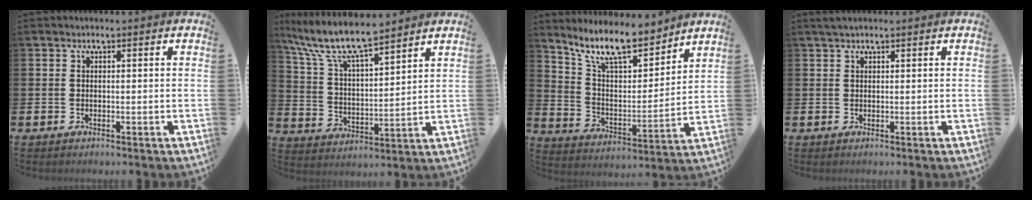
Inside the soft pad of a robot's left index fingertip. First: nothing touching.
{"total": 9.6, "force": [8.5, 1.7, 4.0], "torque": [-0.116, -0.046, 0.150]}
{"total": 11.7, "force": [9.9, 3.4, 5.1], "torque": [-0.135, -0.054, 0.179]}
{"total": 1.2, "force": [1.1, 0.2, 0.6], "torque": [-0.010, 0.003, 0.018]}